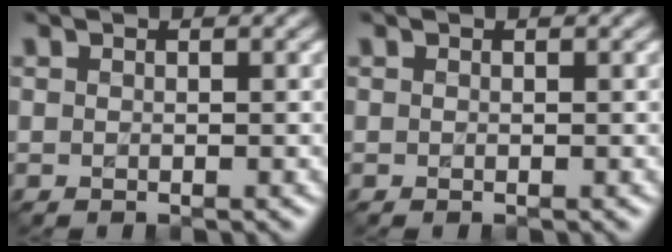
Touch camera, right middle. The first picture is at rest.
{"total": 0.0}